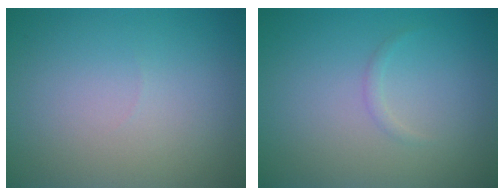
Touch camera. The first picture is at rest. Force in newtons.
{"total": 0.6, "press": 0.6, "slide": 0.0}